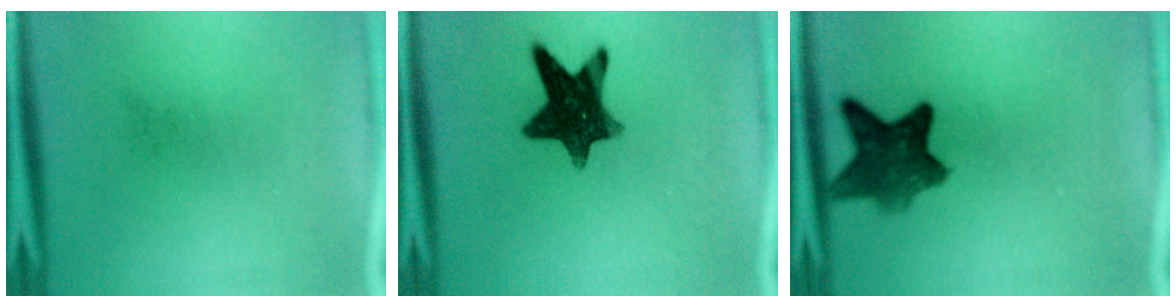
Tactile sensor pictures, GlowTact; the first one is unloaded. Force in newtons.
{"total": 11.9}
{"total": 8.3}